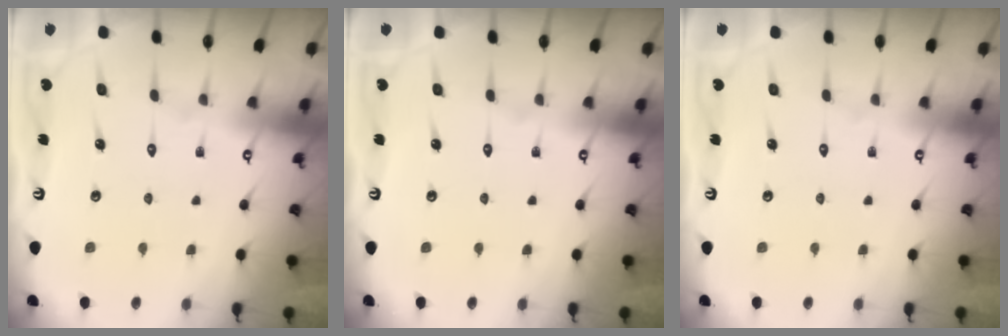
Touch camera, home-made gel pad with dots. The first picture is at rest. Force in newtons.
{"total": 0.0}
{"total": 0.0}